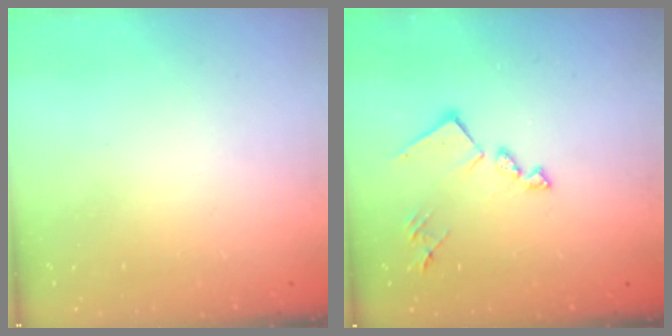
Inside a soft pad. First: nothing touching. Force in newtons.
{"total": 14.1, "press": 14.0, "slide": 0.5}